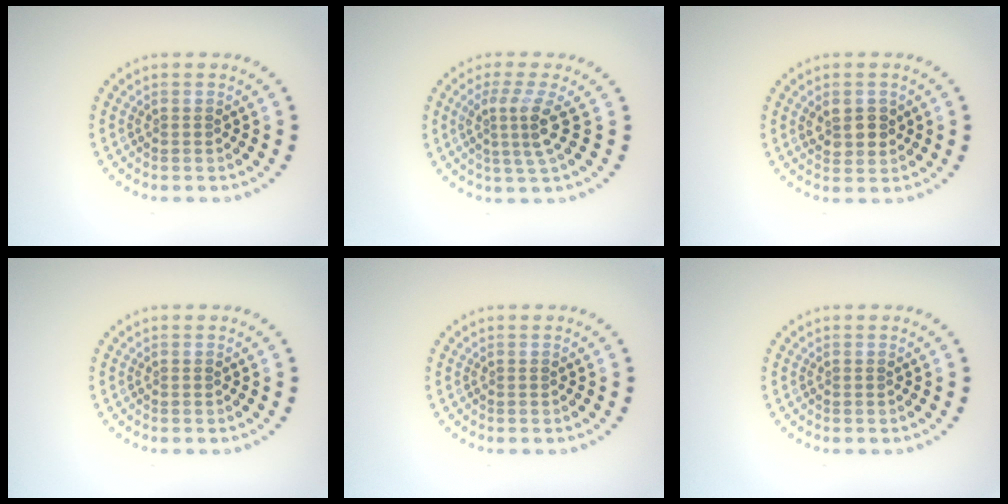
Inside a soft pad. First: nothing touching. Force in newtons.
{"total": 3.2, "press": 2.3, "slide": 2.3}
{"total": 2.6, "press": 2.5, "slide": 0.6}
{"total": 0.0}
{"total": 0.0}
{"total": 0.0}